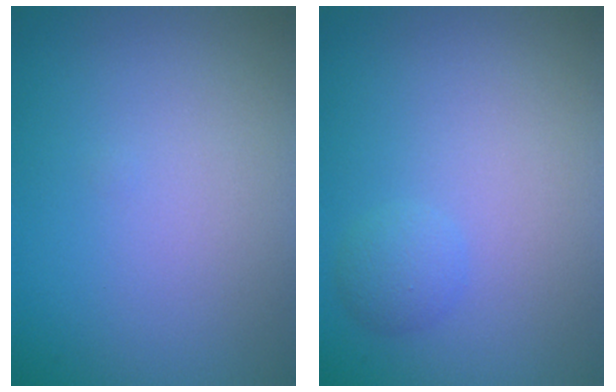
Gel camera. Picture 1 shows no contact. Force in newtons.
{"total": 1.3, "press": 1.3, "slide": 0.0}